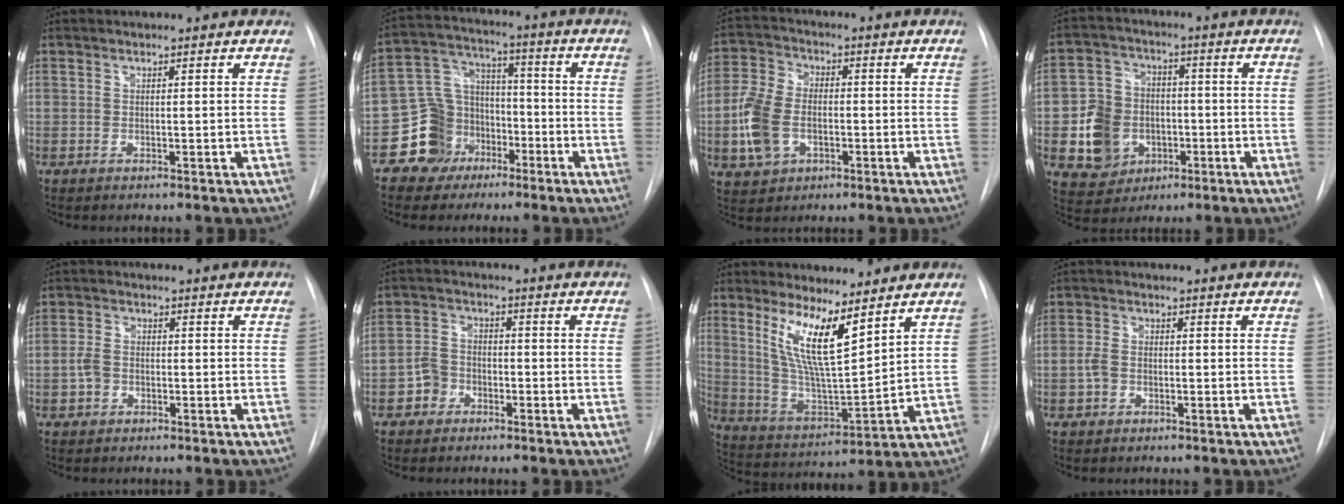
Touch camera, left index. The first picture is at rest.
{"total": 9.7, "force": [-5.1, 8.2, 1.4], "torque": [-0.021, 0.045, -0.080]}
{"total": 9.3, "force": [-2.2, 6.4, 6.4], "torque": [-0.160, 0.013, -0.040]}
{"total": 10.1, "force": [-2.4, 8.9, 4.0], "torque": [-0.090, 0.021, -0.030]}
{"total": 3.0, "force": [-1.0, 2.4, 1.5], "torque": [-0.036, 0.008, -0.017]}
{"total": 4.4, "force": [-2.2, 3.6, 1.3], "torque": [-0.026, 0.017, -0.042]}
{"total": 11.9, "force": [6.7, 2.4, 9.6], "torque": [-0.184, -0.009, 0.134]}
{"total": 2.6, "force": [-0.8, 2.0, 1.4], "torque": [-0.035, 0.007, -0.015]}